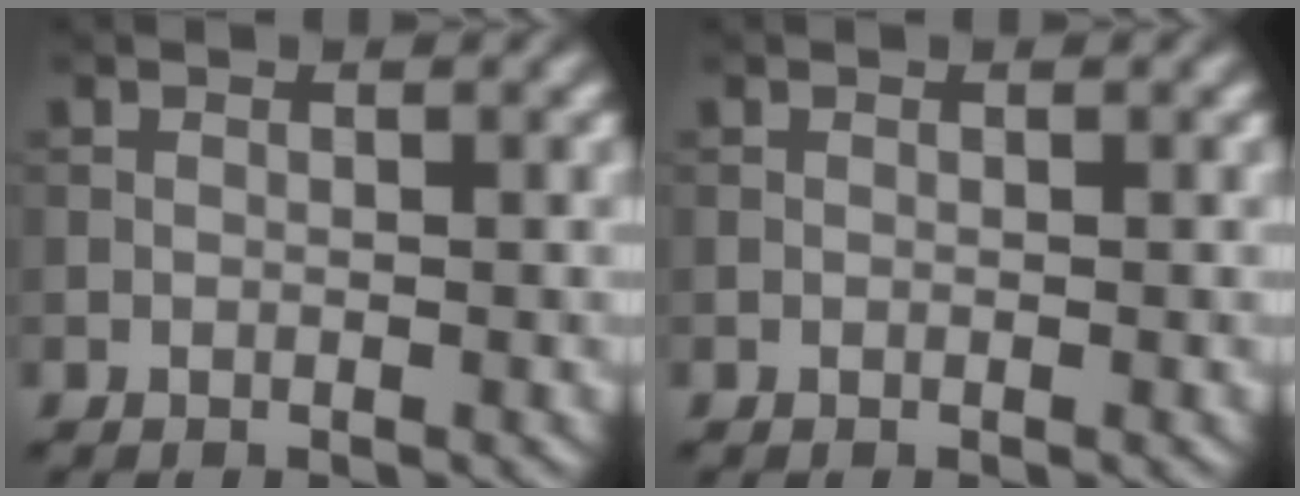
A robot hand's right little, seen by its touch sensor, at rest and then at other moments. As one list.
[{"total": 0.0}]